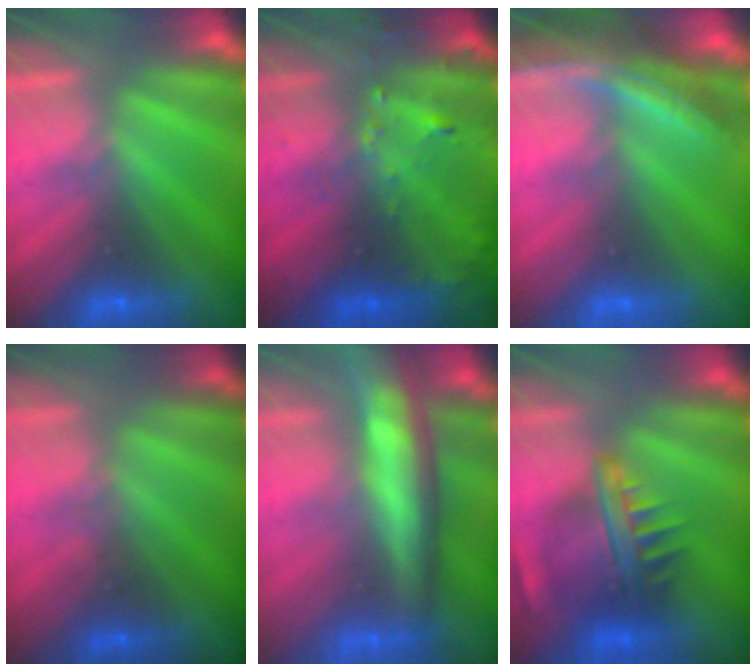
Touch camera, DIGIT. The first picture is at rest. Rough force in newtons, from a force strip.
{"total": 7.0}
{"total": 3.7}
{"total": 1.8}
{"total": 7.7}
{"total": 7.4}